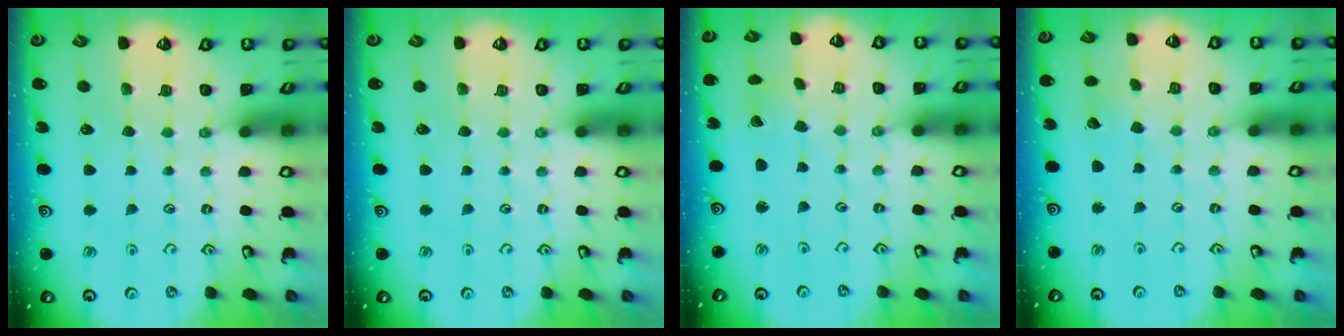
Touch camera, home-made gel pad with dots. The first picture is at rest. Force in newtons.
{"total": 0.0}
{"total": 1.9, "press": 1.9, "slide": 0.0}
{"total": 1.4, "press": 1.4, "slide": 0.1}